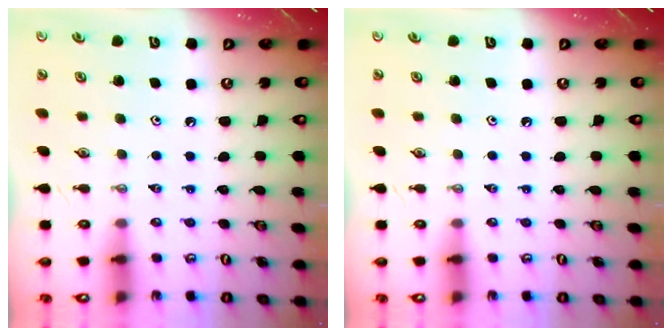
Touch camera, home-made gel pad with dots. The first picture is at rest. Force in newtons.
{"total": 0.0}